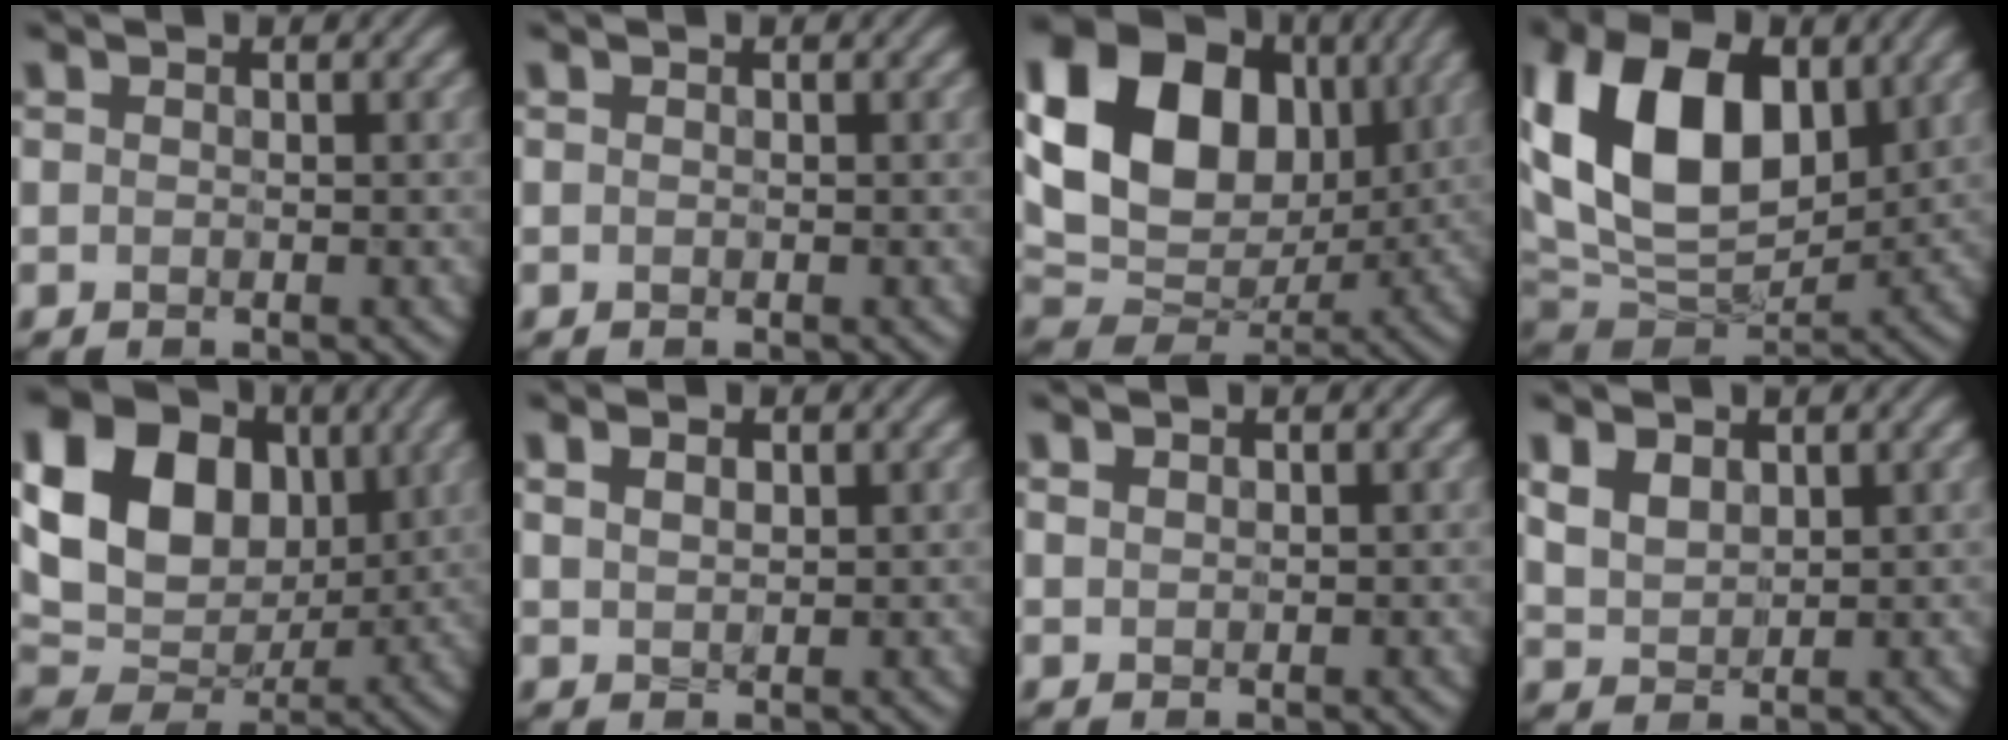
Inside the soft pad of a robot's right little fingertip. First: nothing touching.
{"total": 0.0}
{"total": 15.9, "force": [3.7, 11.8, 10.0], "torque": [-0.185, 0.025, 0.064]}
{"total": 14.0, "force": [3.1, 9.0, 10.3], "torque": [-0.212, 0.008, 0.052]}
{"total": 13.9, "force": [3.1, 10.4, 8.6], "torque": [-0.169, 0.028, 0.049]}
{"total": 1.5, "force": [0.7, 0.9, 1.0], "torque": [-0.021, 0.002, 0.015]}
{"total": 0.8, "force": [0.7, 0.4, 0.3], "torque": [-0.006, 0.002, 0.014]}
{"total": 3.3, "force": [1.7, 2.2, 1.9], "torque": [-0.053, -0.001, 0.037]}